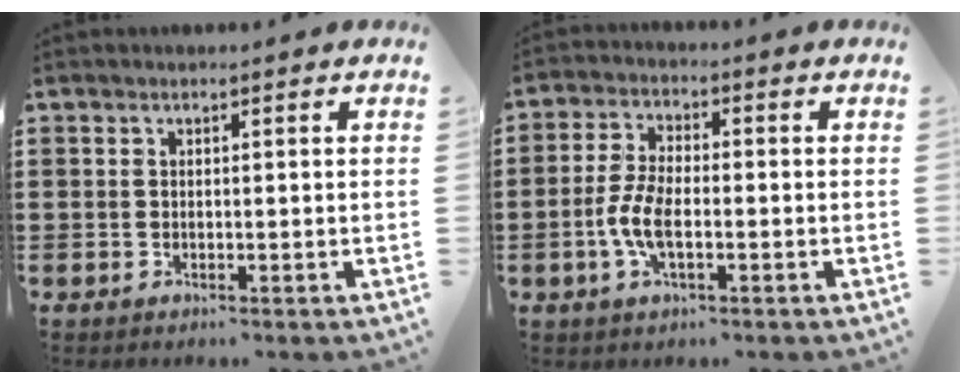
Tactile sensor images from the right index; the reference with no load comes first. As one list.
[{"total": 5.9, "force": [-1.6, 2.7, 5.0], "torque": [-0.121, -0.003, -0.038]}]